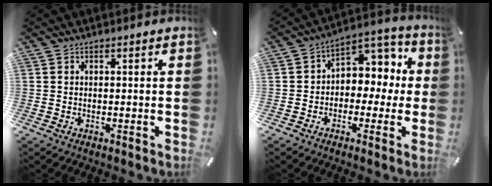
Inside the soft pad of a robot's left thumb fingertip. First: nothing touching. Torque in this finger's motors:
{"motor_torque": [1.43, 1.61, 0.84, -0.09, 0.08]}